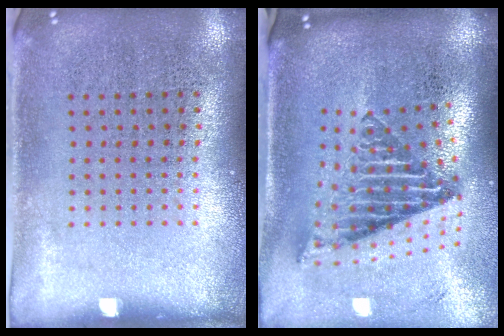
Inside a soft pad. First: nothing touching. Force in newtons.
{"total": 2.8, "press": 1.7, "slide": 2.2}